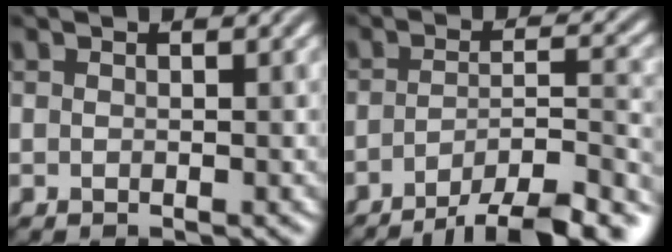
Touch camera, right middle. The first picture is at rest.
{"total": 9.8, "force": [-7.1, 2.5, 6.2], "torque": [-0.085, 0.003, -0.105]}